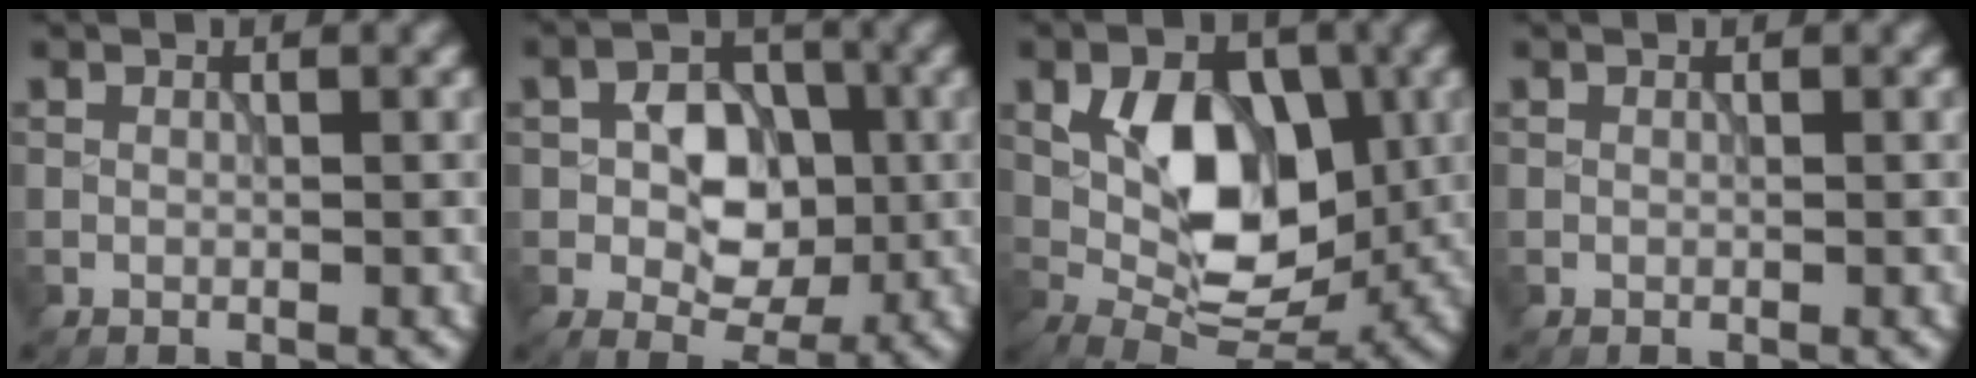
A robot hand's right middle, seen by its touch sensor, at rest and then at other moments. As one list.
[{"total": 6.3, "force": [-0.3, 4.4, 4.5], "torque": [-0.060, 0.003, -0.008]}, {"total": 8.8, "force": [1.0, 5.6, 6.7], "torque": [-0.111, -0.009, 0.019]}, {"total": 0.0}]